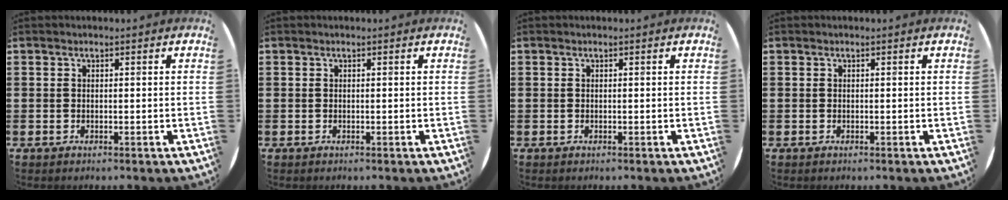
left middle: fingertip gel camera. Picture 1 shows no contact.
{"total": 0.0}
{"total": 0.0}
{"total": 0.0}